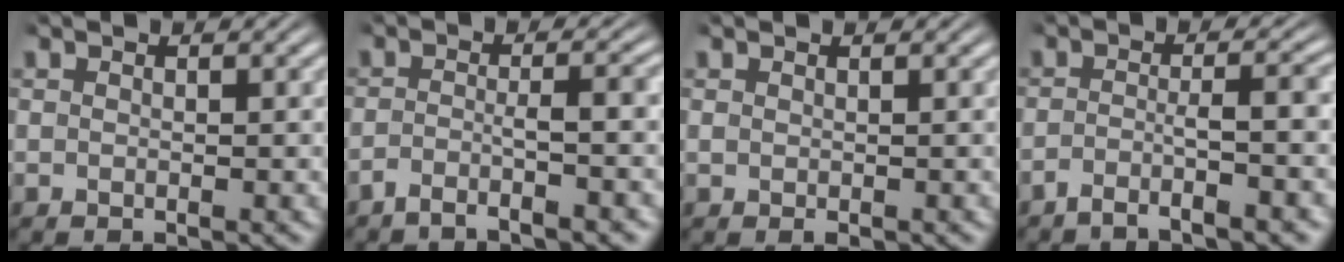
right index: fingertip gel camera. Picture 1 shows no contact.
{"total": 3.3, "force": [-2.7, 0.2, 1.9], "torque": [-0.026, -0.008, -0.042]}
{"total": 0.6, "force": [-0.4, 0.4, 0.1], "torque": [-0.003, -0.011, 0.002]}
{"total": 3.6, "force": [-2.7, 0.1, 2.4], "torque": [-0.032, -0.009, -0.041]}